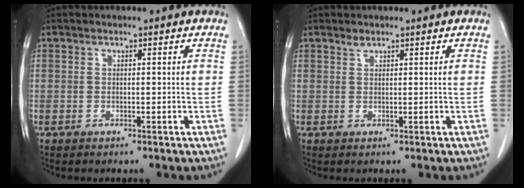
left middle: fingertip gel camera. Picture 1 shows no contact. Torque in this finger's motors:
{"motor_torque": [0.58, -0.42, -0.06, -0.01]}